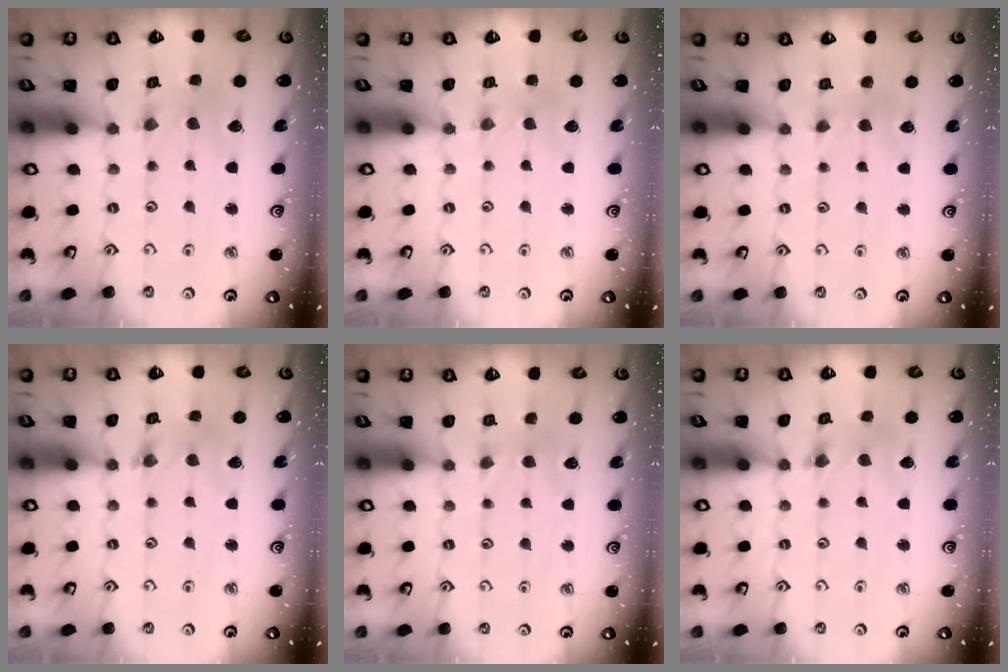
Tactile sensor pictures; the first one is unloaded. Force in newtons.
{"total": 0.9, "press": 0.9, "slide": 0.1}
{"total": 2.5, "press": 2.5, "slide": 0.5}
{"total": 2.7, "press": 2.7, "slide": 0.4}
{"total": 2.5, "press": 2.5, "slide": 0.4}
{"total": 2.7, "press": 2.7, "slide": 0.3}